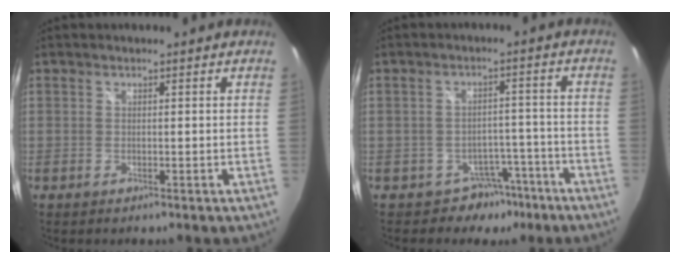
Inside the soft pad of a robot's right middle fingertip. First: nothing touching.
{"total": 6.1, "force": [-4.3, 4.2, 0.6], "torque": [-0.006, 0.034, -0.053]}